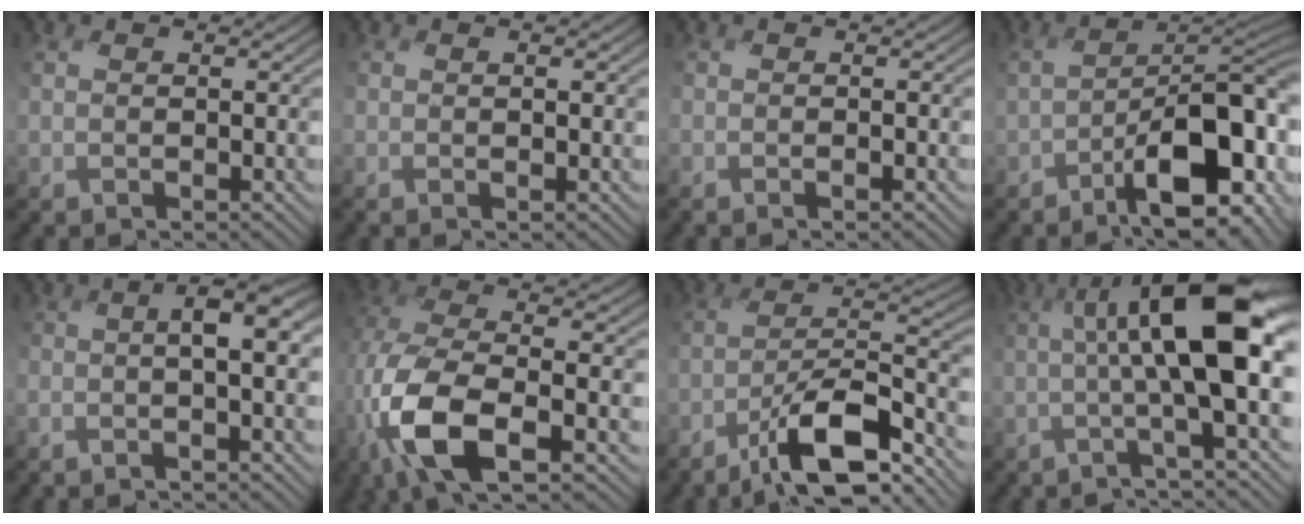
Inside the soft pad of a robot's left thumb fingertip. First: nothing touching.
{"total": 0.5, "force": [0.1, -0.1, 0.5], "torque": [0.001, 0.000, -0.001]}
{"total": 0.6, "force": [-0.5, -0.2, 0.0], "torque": [0.003, 0.000, -0.010]}
{"total": 14.8, "force": [-4.5, 7.3, 12.1], "torque": [-0.172, -0.037, -0.063]}
{"total": 3.5, "force": [-0.8, 0.4, 3.4], "torque": [-0.050, 0.013, -0.026]}
{"total": 11.3, "force": [-5.4, 3.9, 9.1], "torque": [-0.215, -0.018, -0.124]}
{"total": 10.7, "force": [-8.1, 1.9, 6.8], "torque": [-0.100, 0.012, -0.162]}
{"total": 11.6, "force": [0.7, 2.1, 11.4], "torque": [-0.172, 0.017, 0.003]}